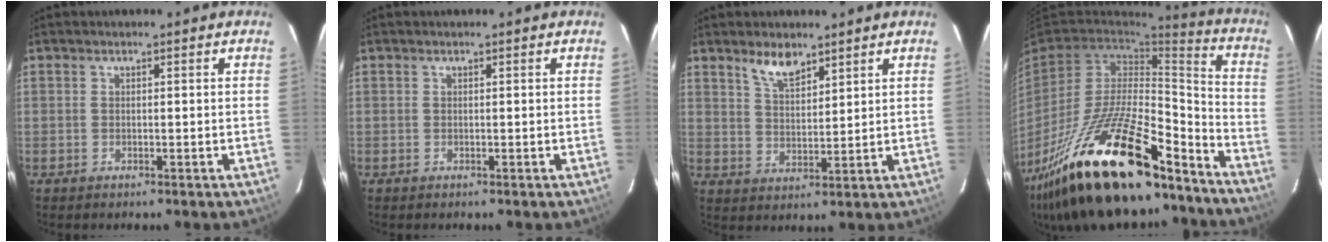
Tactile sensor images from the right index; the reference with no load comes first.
{"total": 0.0}
{"total": 5.7, "force": [4.4, 2.1, 3.0], "torque": [-0.053, 0.002, 0.085]}
{"total": 31.9, "force": [-22.2, 10.1, 20.5], "torque": [-0.376, -0.021, -0.354]}